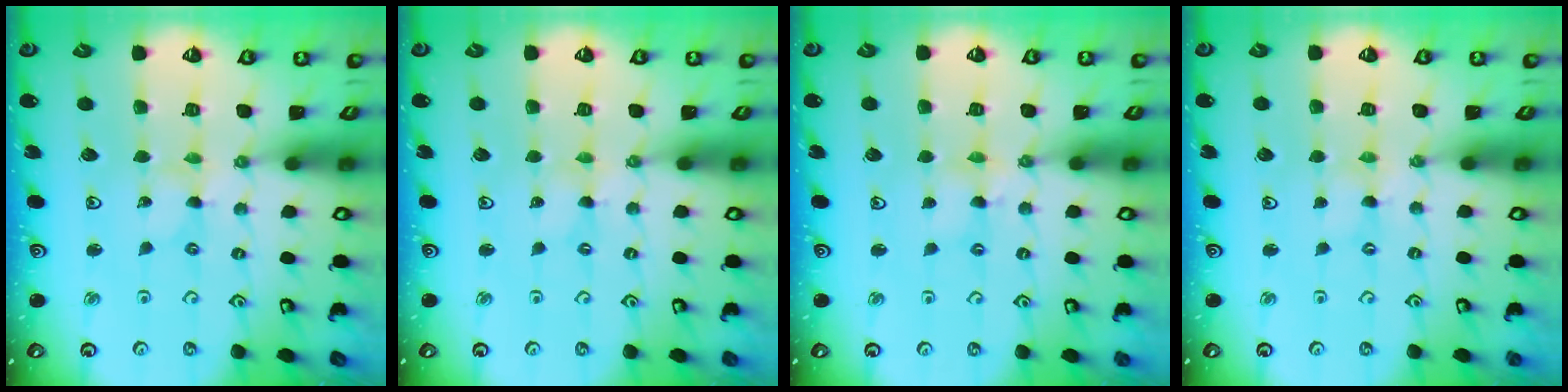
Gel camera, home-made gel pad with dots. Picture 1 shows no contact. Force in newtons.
{"total": 0.0}
{"total": 3.3, "press": 3.3, "slide": 0.3}
{"total": 0.0}